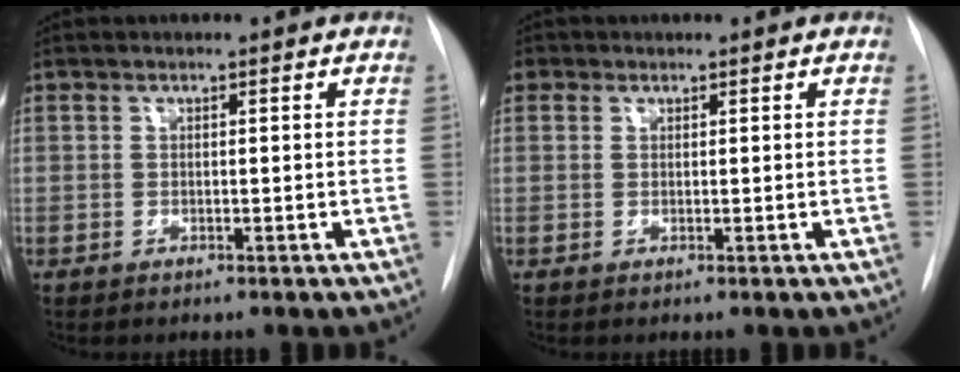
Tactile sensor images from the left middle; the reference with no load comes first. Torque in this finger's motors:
{"motor_torque": [1.07, -1.07, 0.20, 0.05]}